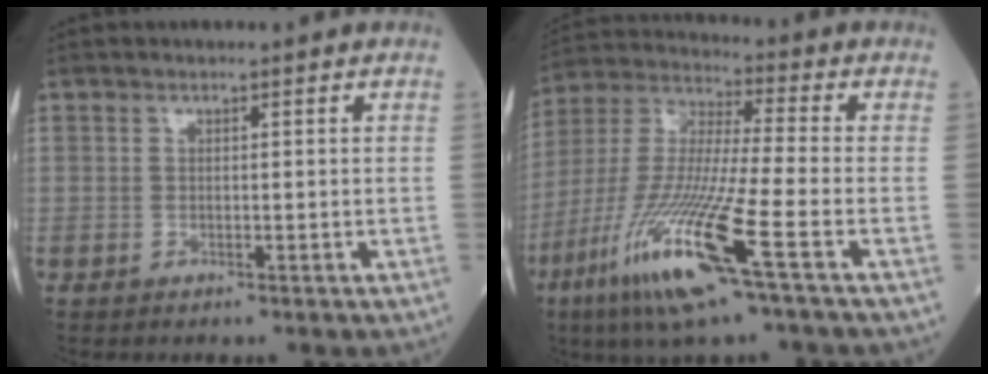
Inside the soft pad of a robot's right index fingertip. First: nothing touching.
{"total": 17.9, "force": [-8.3, 0.4, 15.8], "torque": [-0.354, -0.042, -0.164]}